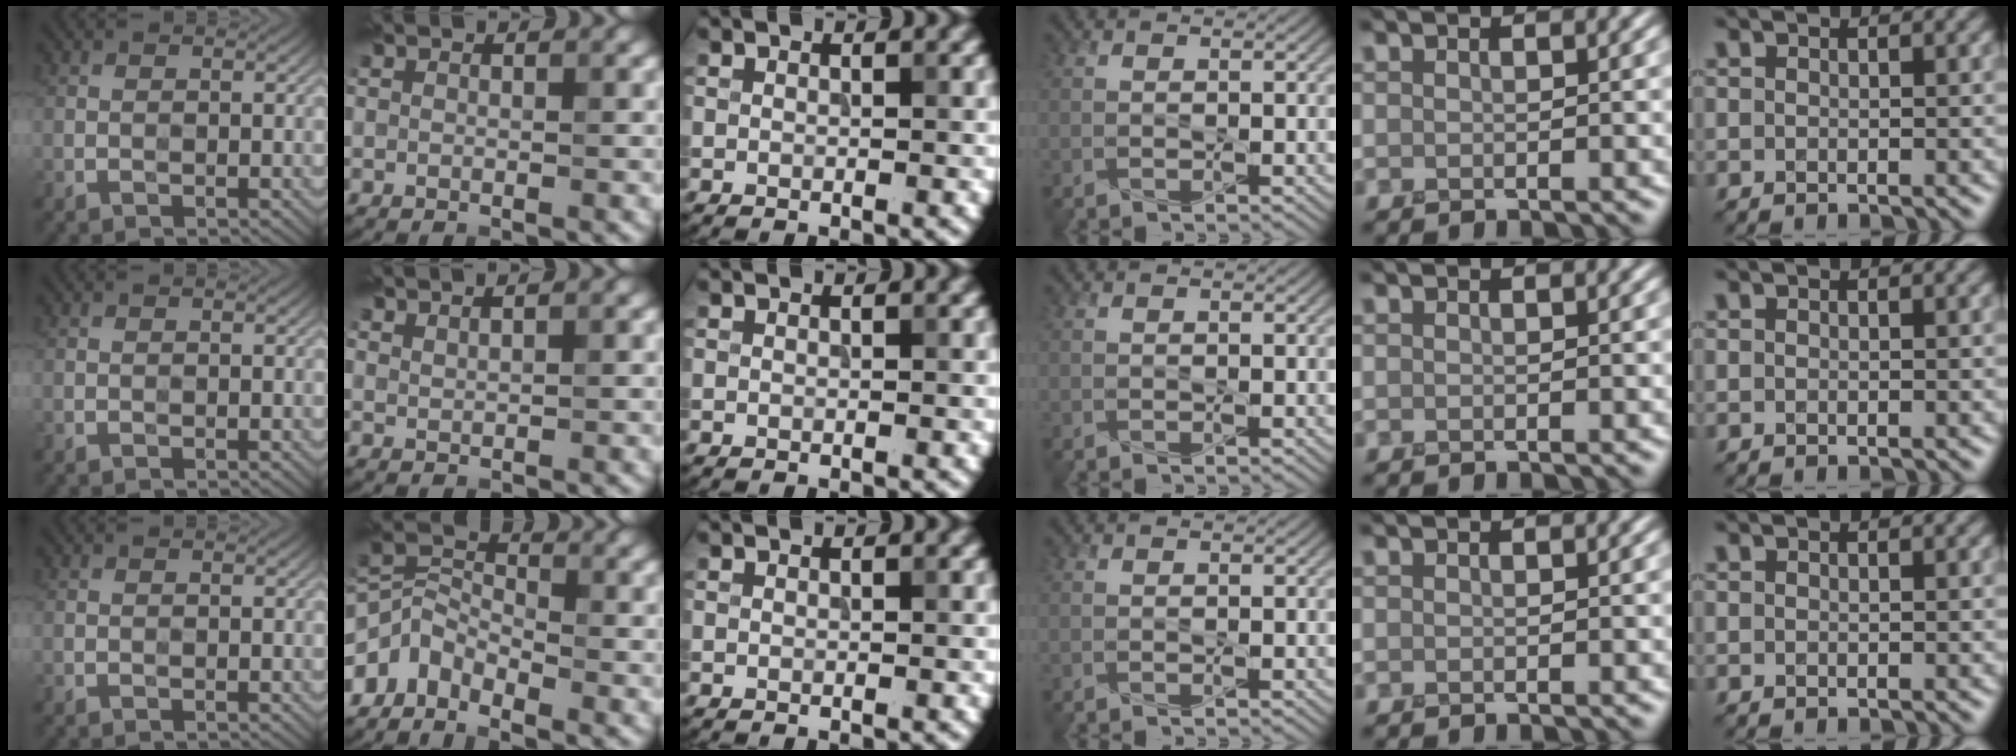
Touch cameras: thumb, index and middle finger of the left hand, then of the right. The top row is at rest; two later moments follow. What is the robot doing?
{"motion": "press", "object": "sticky note"}